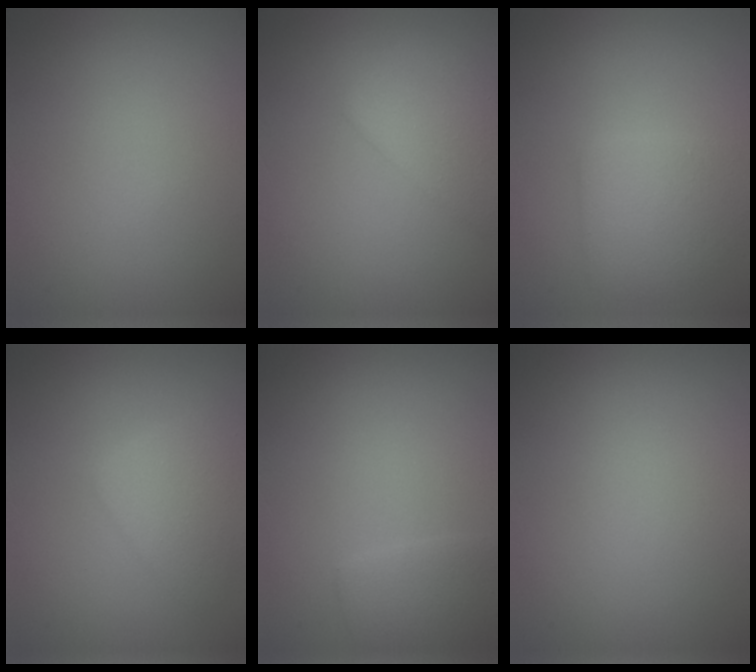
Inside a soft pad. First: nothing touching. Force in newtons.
{"total": 3.9, "press": 3.9, "slide": 0.2}
{"total": 3.4, "press": 3.4, "slide": 0.2}
{"total": 2.5, "press": 2.5, "slide": 0.2}
{"total": 2.1, "press": 2.1, "slide": 0.1}
{"total": 0.0}